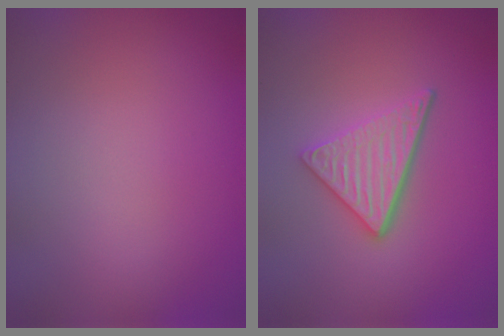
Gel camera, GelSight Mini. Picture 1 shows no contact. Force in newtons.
{"total": 3.9, "press": 3.1, "slide": 2.4}